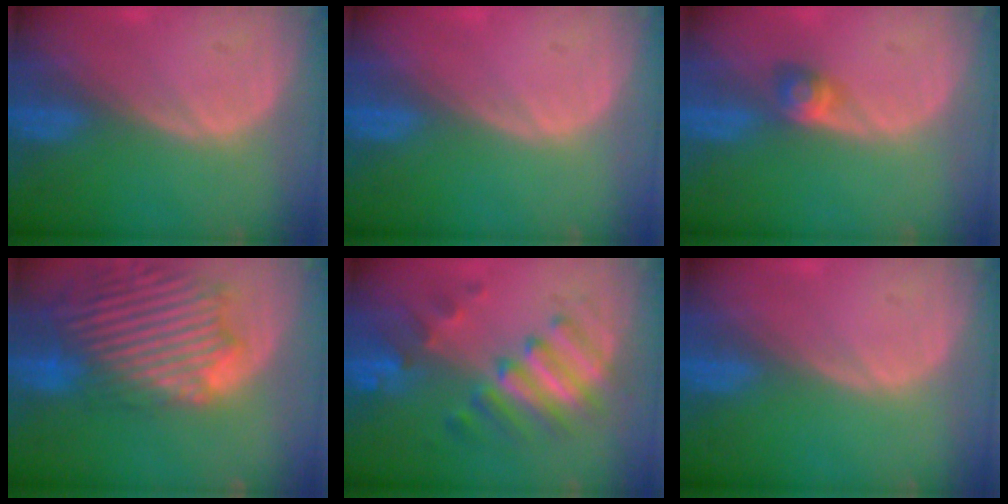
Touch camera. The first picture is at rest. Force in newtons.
{"total": 0.0}
{"total": 2.8, "press": 2.5, "slide": 1.1}
{"total": 14.6, "press": 12.5, "slide": 7.5}
{"total": 7.7, "press": 7.7, "slide": 0.7}
{"total": 0.0}